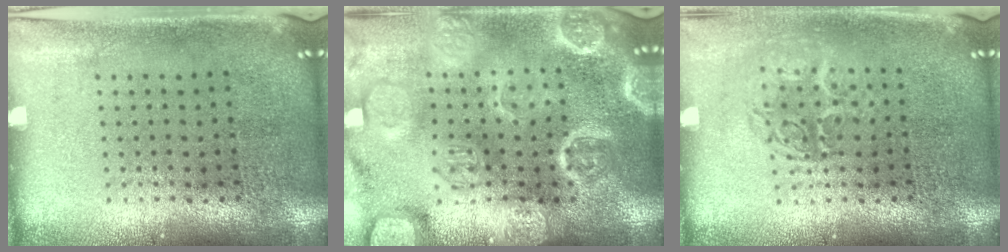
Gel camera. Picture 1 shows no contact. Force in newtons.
{"total": 4.5, "press": 4.5, "slide": 0.6}
{"total": 1.4, "press": 1.1, "slide": 0.7}